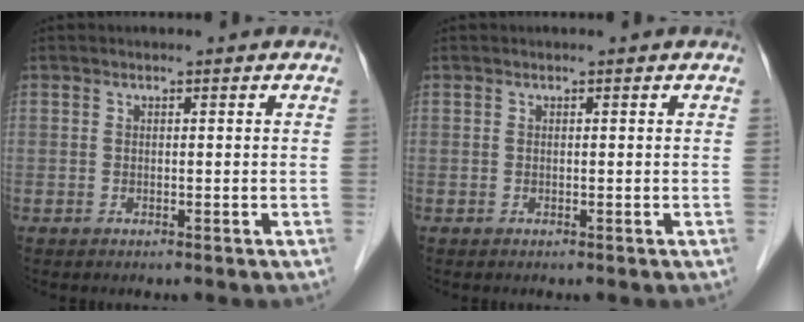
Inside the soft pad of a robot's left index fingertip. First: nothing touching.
{"total": 0.0}